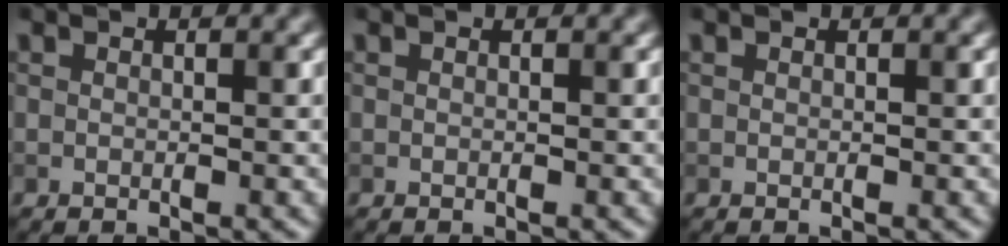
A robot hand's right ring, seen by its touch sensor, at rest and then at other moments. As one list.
[{"total": 0.0}, {"total": 0.0}]